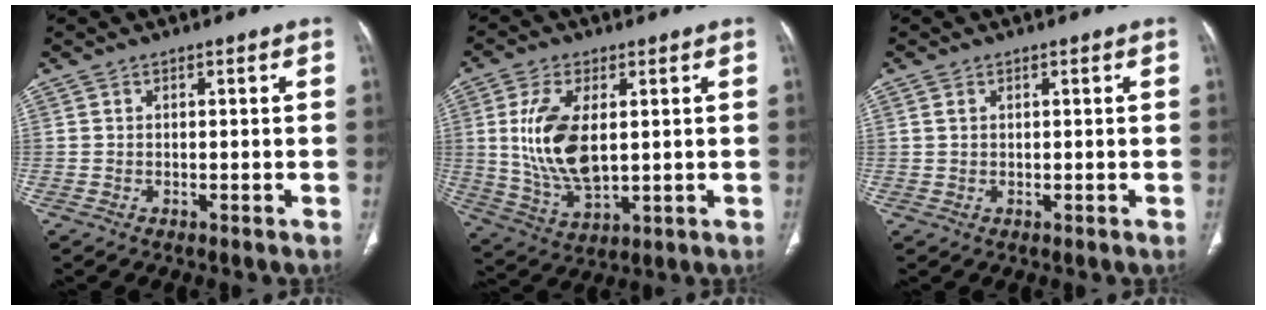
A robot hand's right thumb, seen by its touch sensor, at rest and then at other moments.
{"total": 13.1, "force": [2.0, 6.6, 11.2], "torque": [-0.226, -0.017, 0.048]}
{"total": 0.9, "force": [0.5, 0.5, 0.6], "torque": [-0.019, 0.007, 0.014]}